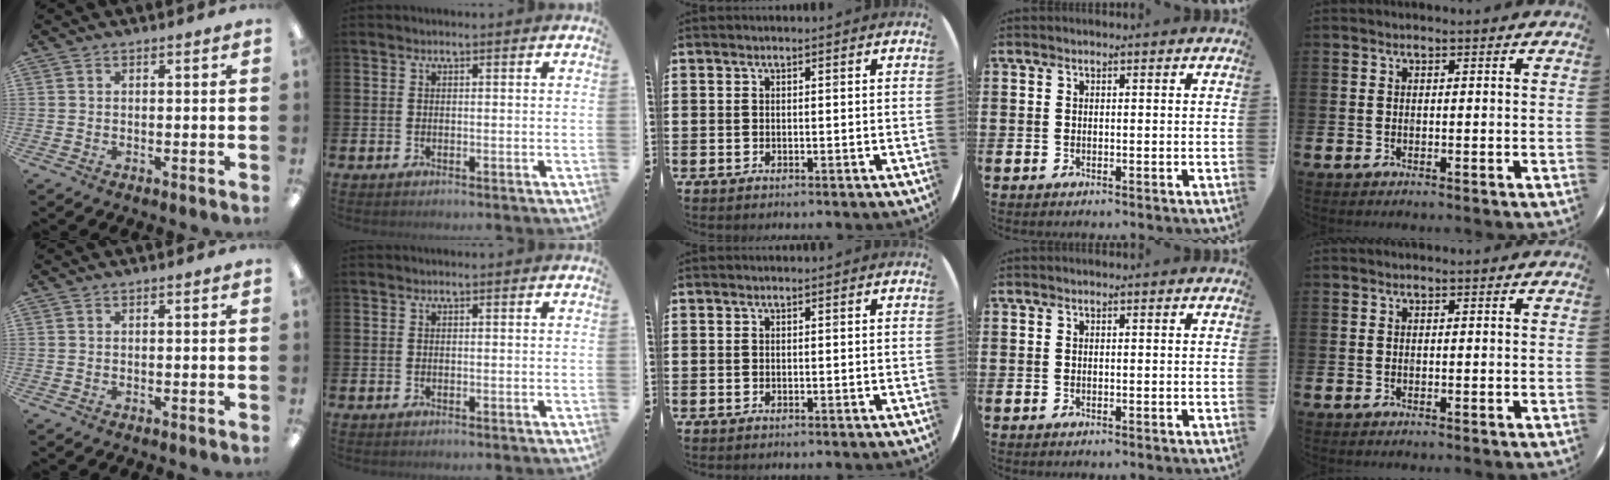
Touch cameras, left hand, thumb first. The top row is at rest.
{}